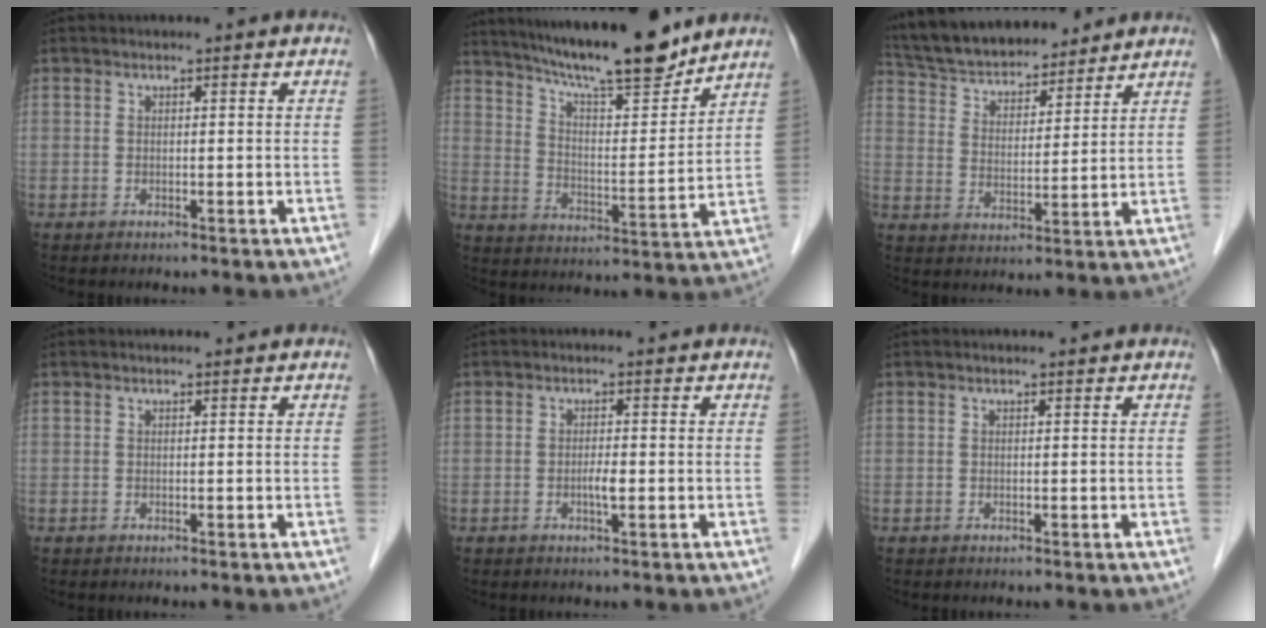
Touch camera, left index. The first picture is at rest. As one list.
[{"total": 16.4, "force": [14.4, 1.4, 7.8], "torque": [-0.128, -0.003, 0.231]}, {"total": 16.7, "force": [15.2, 4.7, 5.3], "torque": [-0.105, 0.029, 0.259]}, {"total": 0.0}, {"total": 1.5, "force": [-0.4, 0.2, 1.4], "torque": [-0.030, -0.001, -0.006]}, {"total": 0.0}]